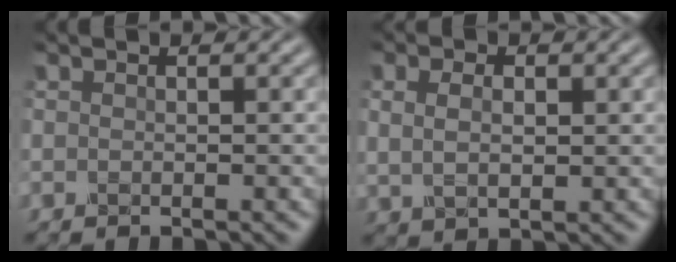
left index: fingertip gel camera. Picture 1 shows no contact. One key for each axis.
{"total": 3.4, "fx": 1.1, "fy": 2.0, "fz": 2.5, "tx": -0.044, "ty": 0.002, "tz": 0.019}